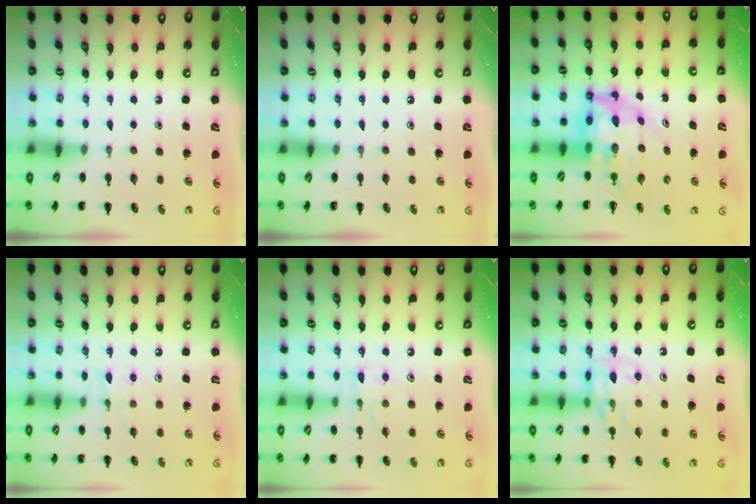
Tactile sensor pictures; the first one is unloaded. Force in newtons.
{"total": 0.0}
{"total": 8.2, "press": 7.8, "slide": 2.4}
{"total": 7.0, "press": 6.8, "slide": 1.7}
{"total": 7.1, "press": 7.1, "slide": 0.5}
{"total": 11.6, "press": 11.5, "slide": 1.6}